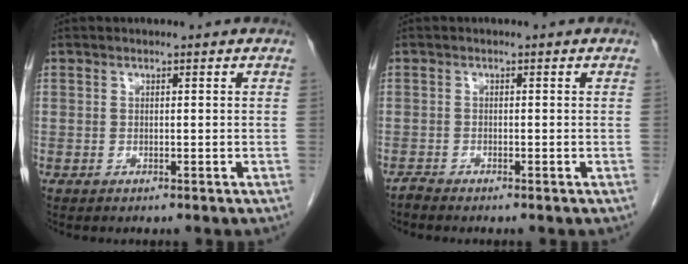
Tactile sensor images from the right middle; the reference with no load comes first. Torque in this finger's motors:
{"motor_torque": [-0.19, -0.05, -0.06, -0.01]}